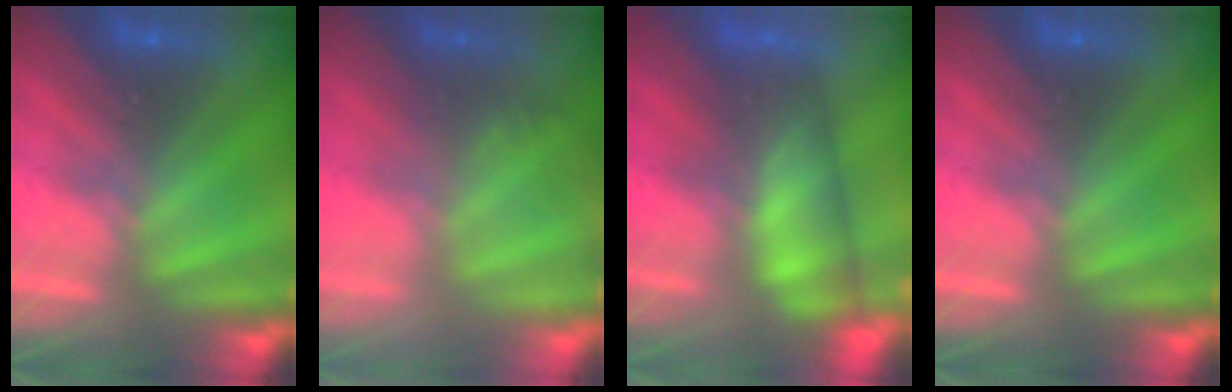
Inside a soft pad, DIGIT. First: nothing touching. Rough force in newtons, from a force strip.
{"total": 2.8}
{"total": 4.7}
{"total": 0.0}